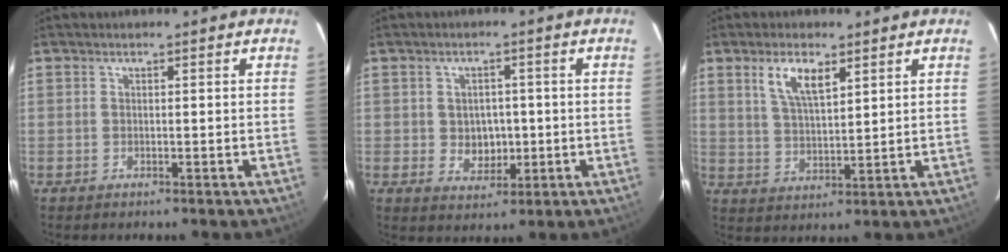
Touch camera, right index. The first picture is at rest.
{"total": 4.9, "force": [-0.4, 4.2, 2.5], "torque": [-0.043, 0.002, 0.004]}
{"total": 7.0, "force": [3.6, 2.8, 5.3], "torque": [-0.101, 0.007, 0.072]}